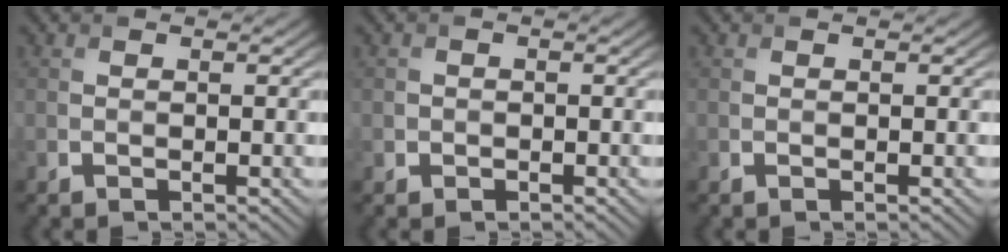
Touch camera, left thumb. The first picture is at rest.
{"total": 1.0, "force": [-0.4, 0.9, -0.1], "torque": [0.011, 0.002, -0.011]}
{"total": 0.0}